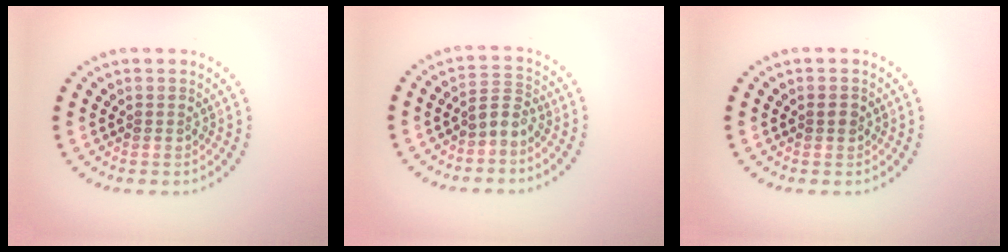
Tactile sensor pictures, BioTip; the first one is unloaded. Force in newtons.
{"total": 2.0, "press": 1.4, "slide": 1.4}
{"total": 0.8, "press": 0.8, "slide": 0.2}